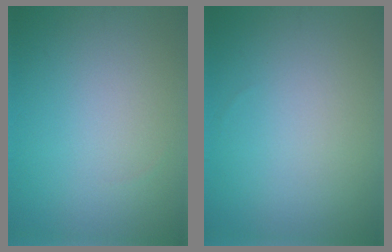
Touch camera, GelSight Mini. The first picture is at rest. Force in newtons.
{"total": 0.0}